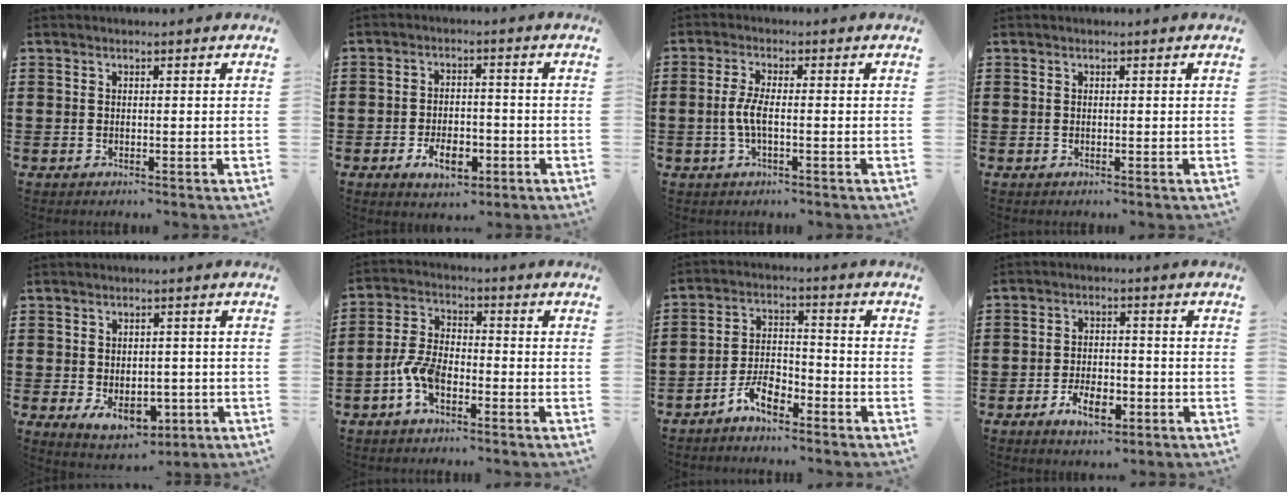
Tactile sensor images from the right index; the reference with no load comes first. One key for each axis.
{"total": 5.8, "fx": -2.7, "fy": 2.9, "fz": 4.3, "tx": -0.076, "ty": 0.000, "tz": -0.051}
{"total": 4.1, "fx": -0.8, "fy": 1.1, "fz": 3.8, "tx": -0.098, "ty": -0.007, "tz": -0.024}
{"total": 0.0}
{"total": 5.3, "fx": -1.8, "fy": 3.2, "fz": 3.8, "tx": -0.056, "ty": 0.001, "tz": -0.034}
{"total": 6.3, "fx": -3.0, "fy": 3.0, "fz": 4.7, "tx": -0.122, "ty": -0.003, "tz": -0.063}
{"total": 5.8, "fx": -4.2, "fy": 2.2, "fz": 3.3, "tx": -0.075, "ty": 0.008, "tz": -0.084}
{"total": 5.8, "fx": -3.1, "fy": 2.6, "fz": 4.2, "tx": -0.080, "ty": 0.003, "tz": -0.056}